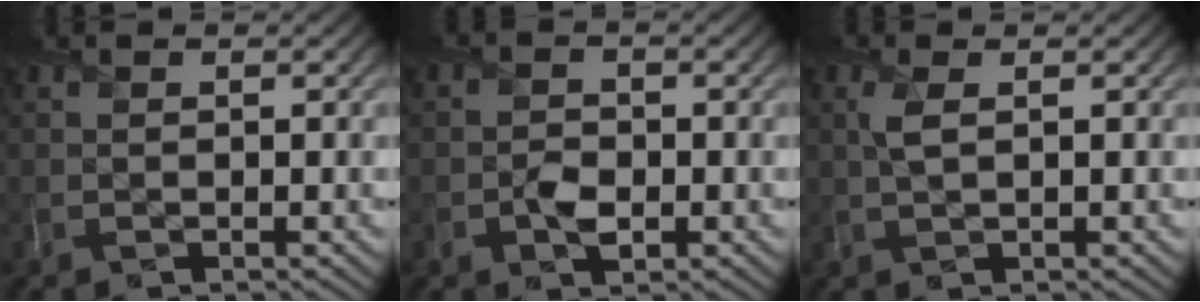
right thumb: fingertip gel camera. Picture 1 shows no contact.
{"total": 2.7, "force": [-1.1, 1.8, 1.7], "torque": [-0.031, -0.002, -0.019]}
{"total": 2.1, "force": [0.6, 0.8, 1.9], "torque": [-0.050, 0.003, 0.011]}